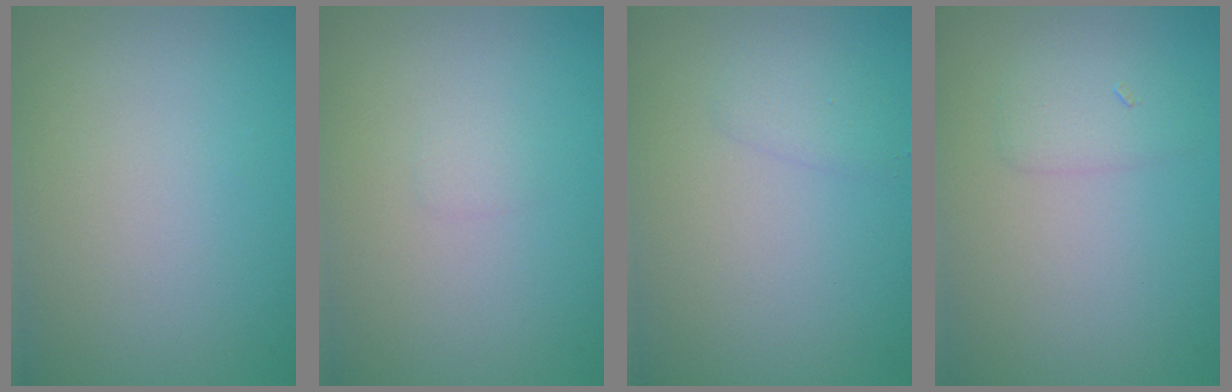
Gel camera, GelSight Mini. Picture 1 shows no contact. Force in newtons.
{"total": 0.6, "press": 0.6, "slide": 0.0}
{"total": 1.2, "press": 1.2, "slide": 0.1}
{"total": 1.5, "press": 1.5, "slide": 0.1}